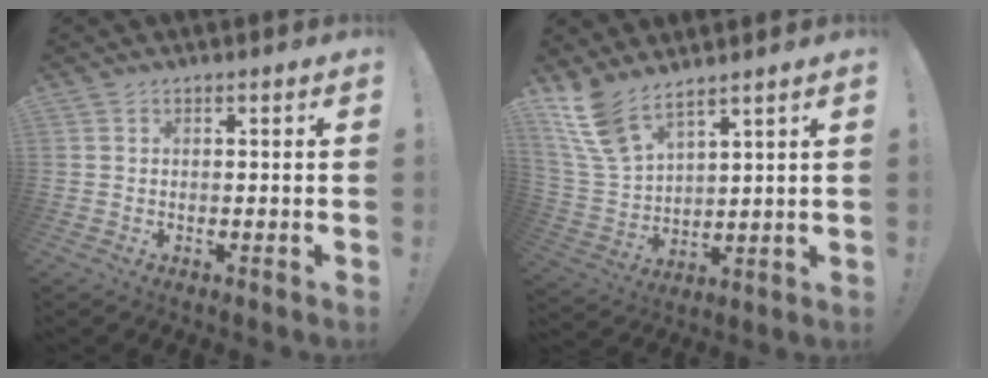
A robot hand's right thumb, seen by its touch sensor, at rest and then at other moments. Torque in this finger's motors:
{"motor_torque": [-0.12, 2.66, 1.17, 0.85, 0.05]}